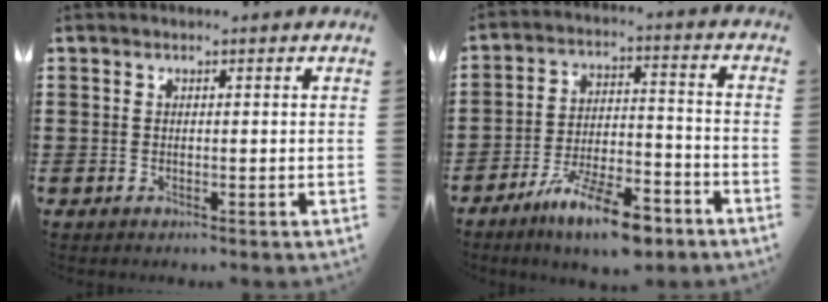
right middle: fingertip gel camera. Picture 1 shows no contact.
{"total": 10.8, "force": [-8.2, 2.3, 6.6], "torque": [-0.119, 0.019, -0.152]}